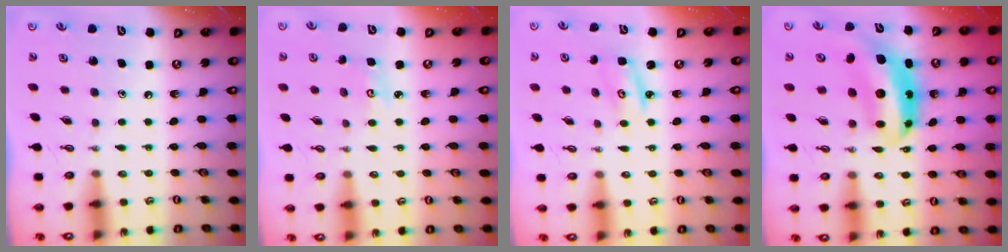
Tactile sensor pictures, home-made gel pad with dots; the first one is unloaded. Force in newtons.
{"total": 3.8, "press": 3.8, "slide": 0.5}
{"total": 2.8, "press": 2.8, "slide": 0.2}
{"total": 8.8, "press": 8.7, "slide": 1.1}